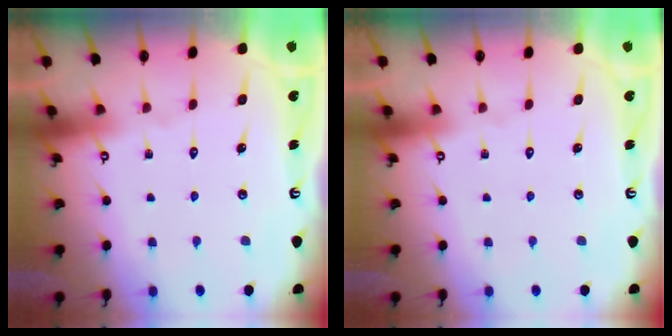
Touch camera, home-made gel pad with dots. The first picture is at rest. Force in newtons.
{"total": 0.0}